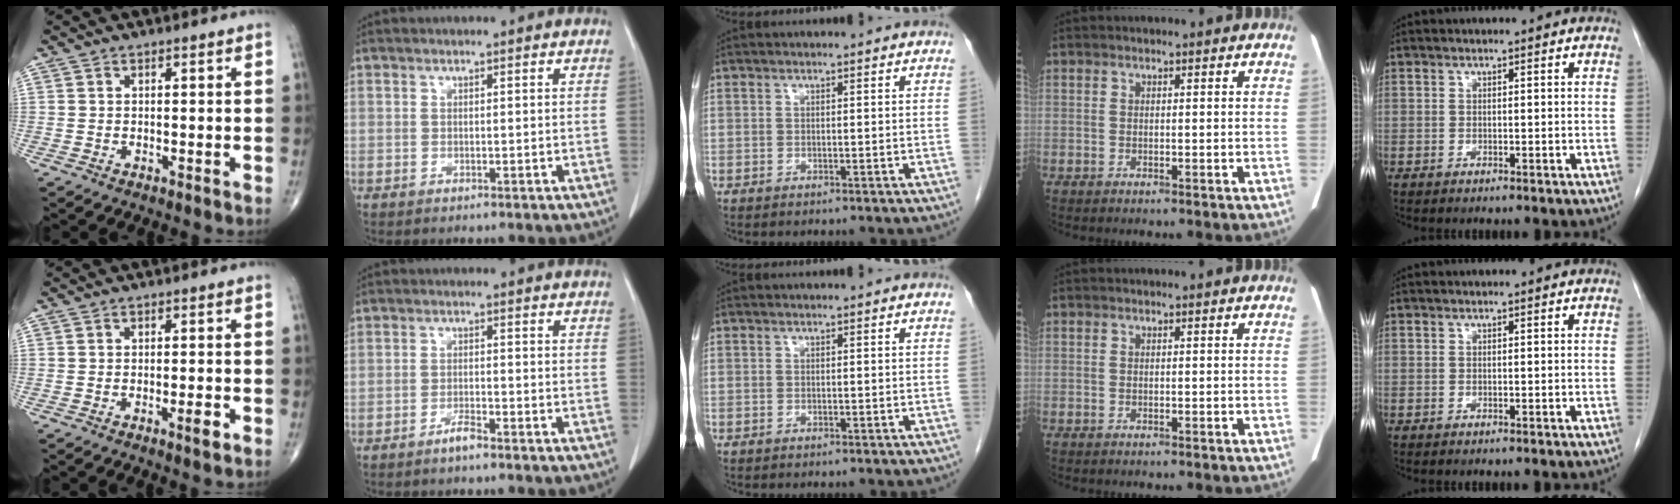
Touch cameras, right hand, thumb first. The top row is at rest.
{"thumb": {"total": 2.3, "force": [-1.0, 0.4, 2.0], "torque": [-0.033, -0.003, -0.018]}, "index": {"total": 2.2, "force": [-1.8, 0.1, 1.2], "torque": [-0.027, -0.001, -0.031]}}